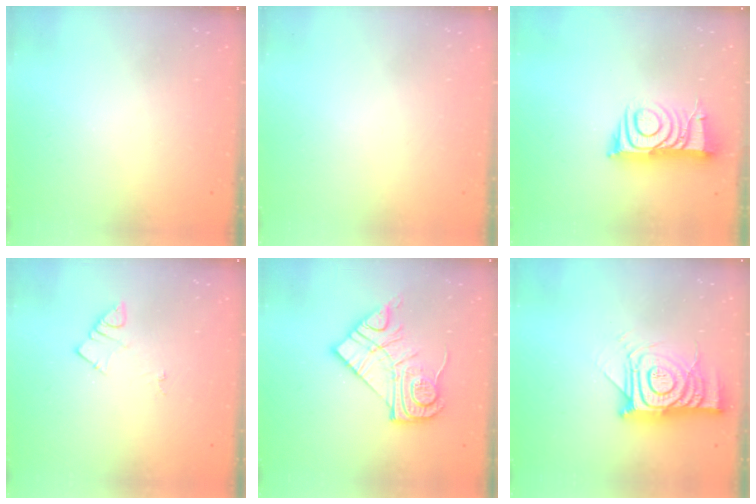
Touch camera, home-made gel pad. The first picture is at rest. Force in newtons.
{"total": 1.6, "press": 1.6, "slide": 0.1}
{"total": 10.3, "press": 10.3, "slide": 1.1}
{"total": 3.8, "press": 3.7, "slide": 0.5}
{"total": 14.3, "press": 14.3, "slide": 1.0}
{"total": 15.3, "press": 15.2, "slide": 1.4}